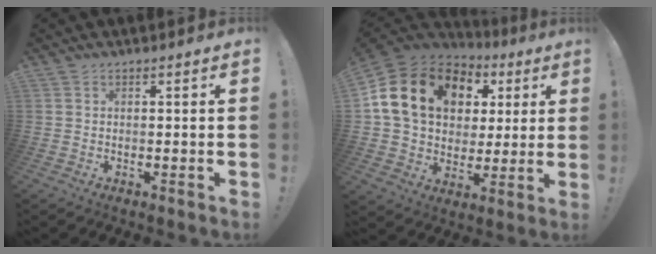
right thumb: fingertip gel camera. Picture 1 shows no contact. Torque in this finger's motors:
{"motor_torque": [2.45, 2.55, 0.92, 0.83, 0.67]}